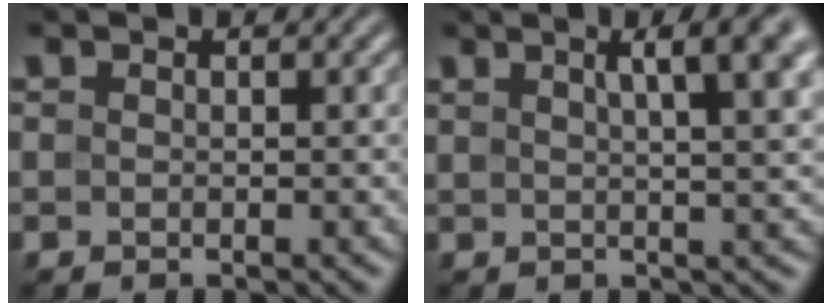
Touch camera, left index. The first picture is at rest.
{"total": 7.4, "force": [3.2, 2.4, 6.2], "torque": [-0.042, 0.025, 0.034]}